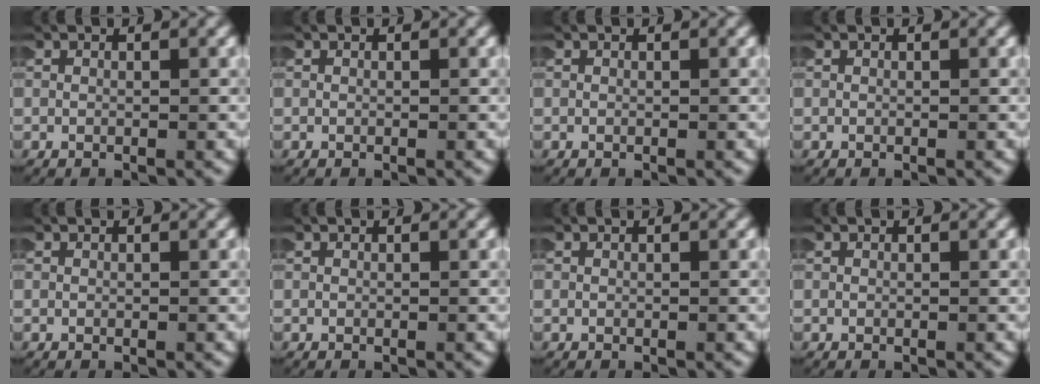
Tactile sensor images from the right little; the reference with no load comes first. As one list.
[{"total": 0.0}, {"total": 0.0}, {"total": 0.0}, {"total": 0.0}, {"total": 0.0}, {"total": 0.0}, {"total": 0.0}]